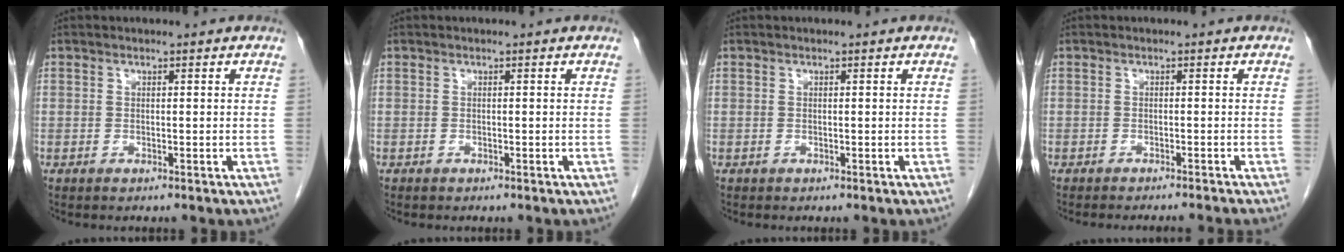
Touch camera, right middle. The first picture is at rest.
{"total": 0.0}
{"total": 0.0}
{"total": 6.2, "force": [-5.7, -1.0, 2.2], "torque": [-0.011, -0.014, -0.073]}